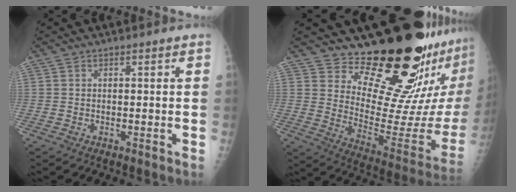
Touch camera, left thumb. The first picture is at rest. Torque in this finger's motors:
{"motor_torque": [1.78, 1.78, 1.11, -1.66, 0.09]}